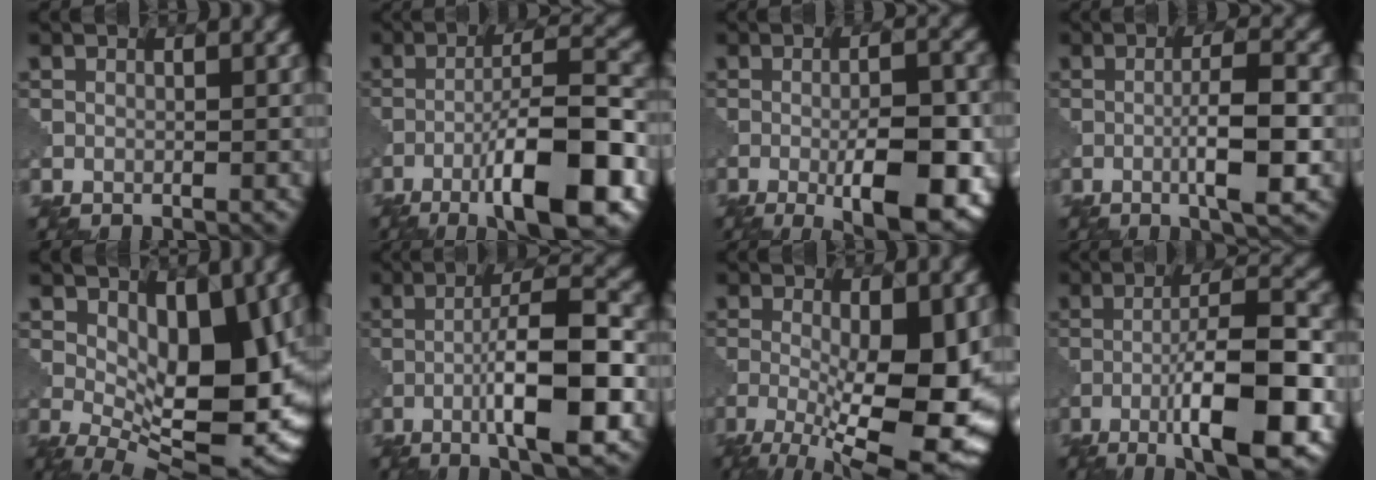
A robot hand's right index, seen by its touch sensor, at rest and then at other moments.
{"total": 10.5, "force": [-5.3, 1.7, 8.9], "torque": [-0.137, 0.020, -0.088]}
{"total": 8.8, "force": [-2.9, 2.4, 7.9], "torque": [-0.115, 0.000, -0.043]}
{"total": 5.3, "force": [-1.3, 0.6, 5.1], "torque": [-0.078, 0.007, -0.026]}
{"total": 11.0, "force": [1.3, 5.0, 9.7], "torque": [-0.130, -0.011, 0.021]}
{"total": 9.1, "force": [-2.6, 1.6, 8.5], "torque": [-0.127, 0.014, -0.052]}
{"total": 12.8, "force": [-2.9, 4.2, 11.8], "torque": [-0.186, -0.021, -0.038]}
{"total": 10.6, "force": [-4.1, 2.1, 9.6], "torque": [-0.146, 0.012, -0.072]}